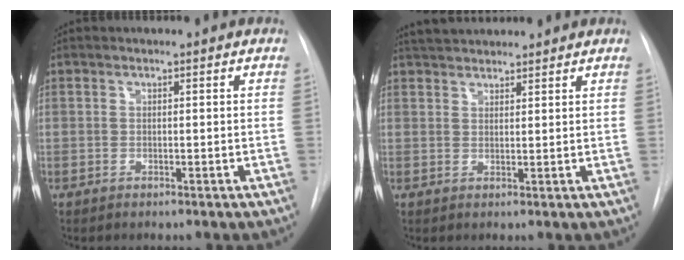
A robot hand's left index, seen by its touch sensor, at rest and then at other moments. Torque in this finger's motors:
{"motor_torque": [-0.16, -0.61, 0.15, 0.04]}